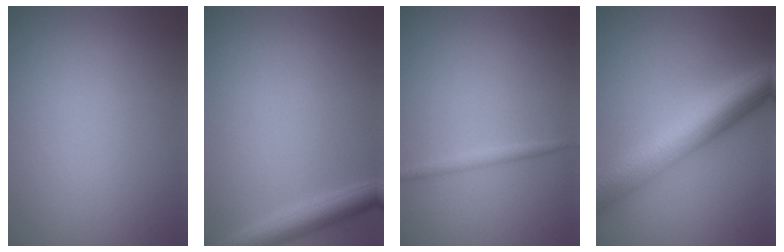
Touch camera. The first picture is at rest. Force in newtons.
{"total": 3.0, "press": 3.0, "slide": 0.2}
{"total": 1.1, "press": 1.1, "slide": 0.1}
{"total": 9.8, "press": 9.8, "slide": 0.1}